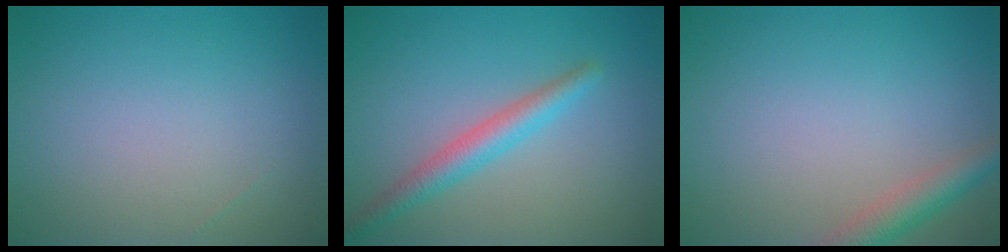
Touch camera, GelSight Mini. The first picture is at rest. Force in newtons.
{"total": 2.9, "press": 2.9, "slide": 0.1}
{"total": 2.9, "press": 2.9, "slide": 0.1}